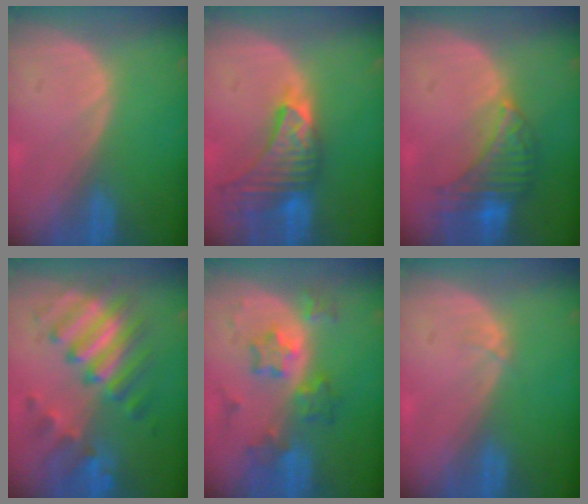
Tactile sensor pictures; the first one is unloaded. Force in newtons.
{"total": 8.9, "press": 8.3, "slide": 3.4}
{"total": 8.0, "press": 7.1, "slide": 3.8}
{"total": 9.0, "press": 9.0, "slide": 0.4}
{"total": 6.6, "press": 6.6, "slide": 0.1}
{"total": 0.5, "press": 0.5, "slide": 0.1}